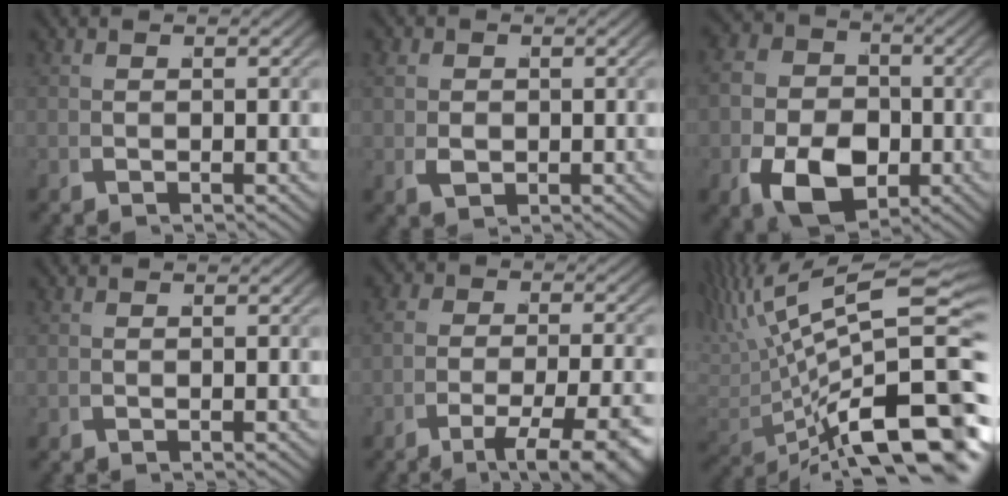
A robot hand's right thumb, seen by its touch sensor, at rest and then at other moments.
{"total": 2.3, "force": [0.7, 1.9, 1.2], "torque": [-0.030, -0.010, 0.020]}
{"total": 10.0, "force": [-1.4, 7.9, 6.0], "torque": [-0.123, -0.048, -0.005]}
{"total": 0.0}
{"total": 6.2, "force": [-3.3, 2.8, 4.5], "torque": [-0.061, -0.019, -0.044]}
{"total": 13.2, "force": [2.4, 6.1, 11.5], "torque": [-0.191, -0.018, 0.062]}